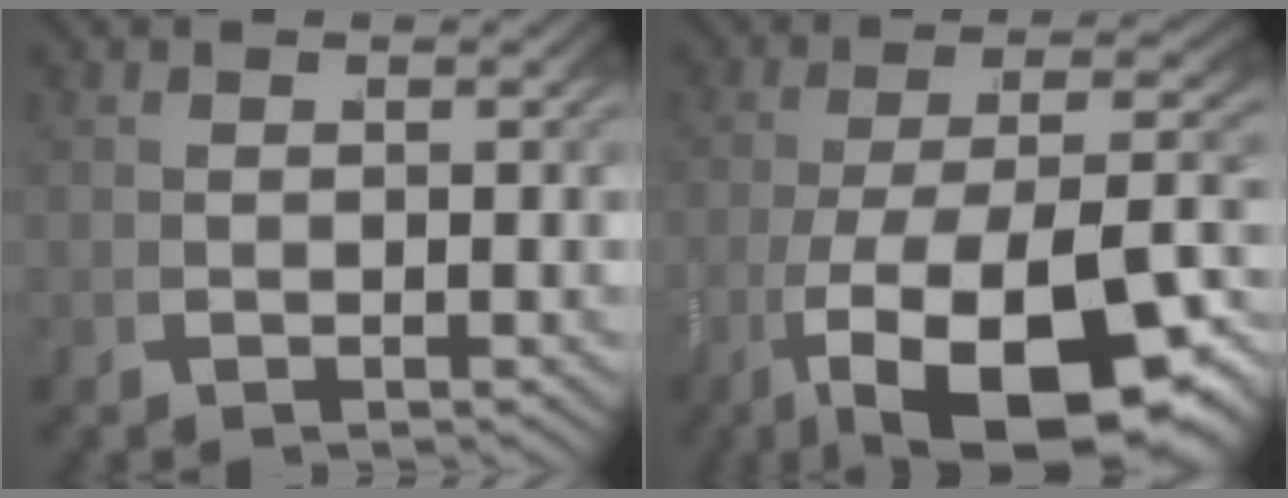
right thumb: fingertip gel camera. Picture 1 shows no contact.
{"total": 16.3, "force": [-5.2, 8.1, 13.1], "torque": [-0.258, -0.082, -0.024]}